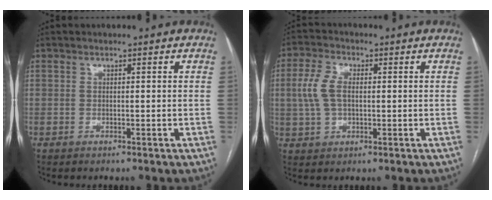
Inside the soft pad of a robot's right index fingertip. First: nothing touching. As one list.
[{"total": 5.8, "force": [0.5, 3.2, 4.8], "torque": [-0.125, 0.015, 0.009]}]